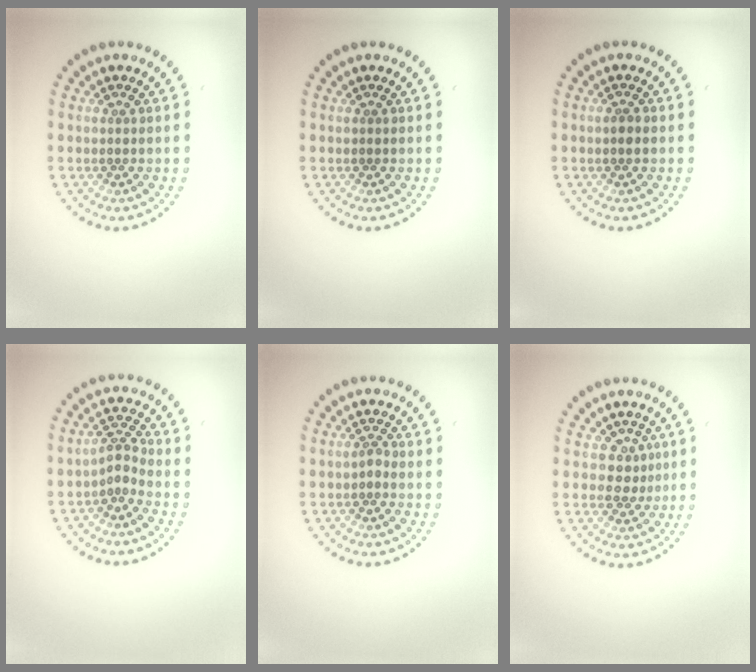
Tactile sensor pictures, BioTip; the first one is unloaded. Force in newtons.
{"total": 0.0}
{"total": 0.9, "press": 0.8, "slide": 0.4}
{"total": 2.0, "press": 1.3, "slide": 1.5}
{"total": 0.9, "press": 0.7, "slide": 0.6}
{"total": 1.6, "press": 1.3, "slide": 1.1}